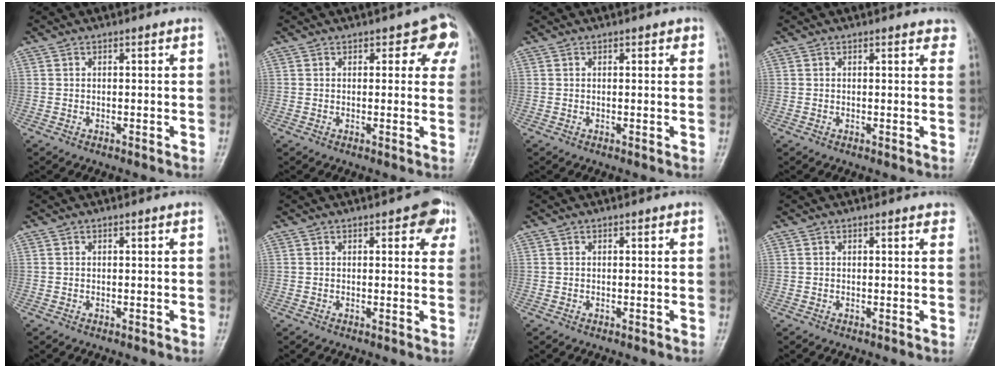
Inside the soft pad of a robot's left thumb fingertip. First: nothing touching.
{"total": 5.3, "force": [2.7, 3.1, 3.4], "torque": [0.005, -0.004, 0.023]}
{"total": 1.5, "force": [0.8, 0.7, 1.0], "torque": [-0.003, -0.001, 0.007]}
{"total": 2.5, "force": [1.9, 1.1, 1.2], "torque": [0.010, -0.002, 0.012]}
{"total": 0.0}
{"total": 5.0, "force": [2.4, 2.4, 3.7], "torque": [-0.014, -0.005, 0.019]}
{"total": 0.0}
{"total": 1.4, "force": [1.0, 0.7, 0.8], "torque": [0.001, 0.000, 0.007]}